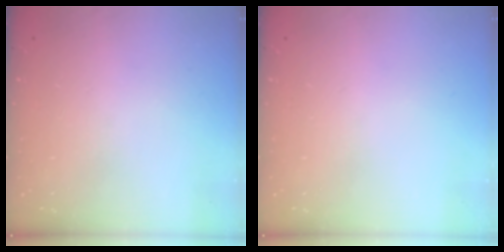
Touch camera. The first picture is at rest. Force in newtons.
{"total": 0.0}